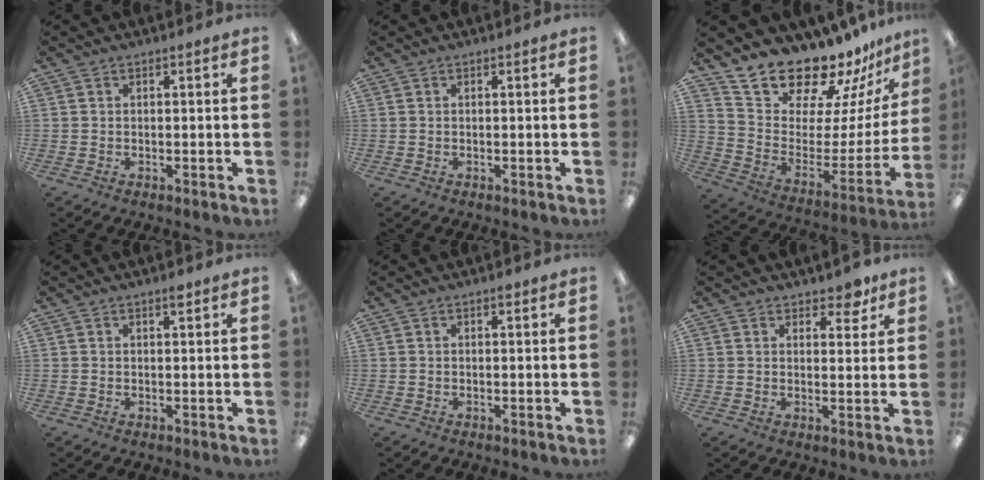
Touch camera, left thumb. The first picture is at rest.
{"total": 0.0}
{"total": 18.4, "force": [17.3, 5.2, 3.4], "torque": [-0.060, -0.159, 0.309]}
{"total": 1.2, "force": [0.9, 0.2, 0.8], "torque": [-0.009, -0.002, 0.013]}
{"total": 0.6, "force": [0.4, 0.2, 0.3], "torque": [-0.007, 0.004, 0.007]}
{"total": 4.3, "force": [3.4, 2.2, 1.5], "torque": [-0.004, -0.016, 0.057]}